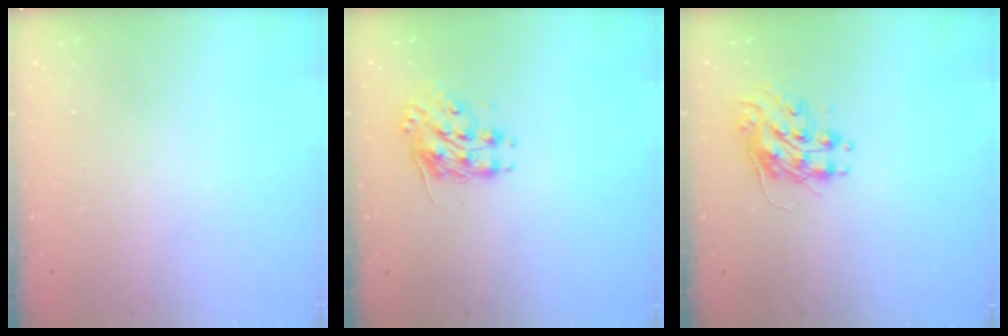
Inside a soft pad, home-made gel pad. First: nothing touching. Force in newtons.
{"total": 8.2, "press": 8.1, "slide": 0.3}
{"total": 8.8, "press": 8.8, "slide": 0.3}